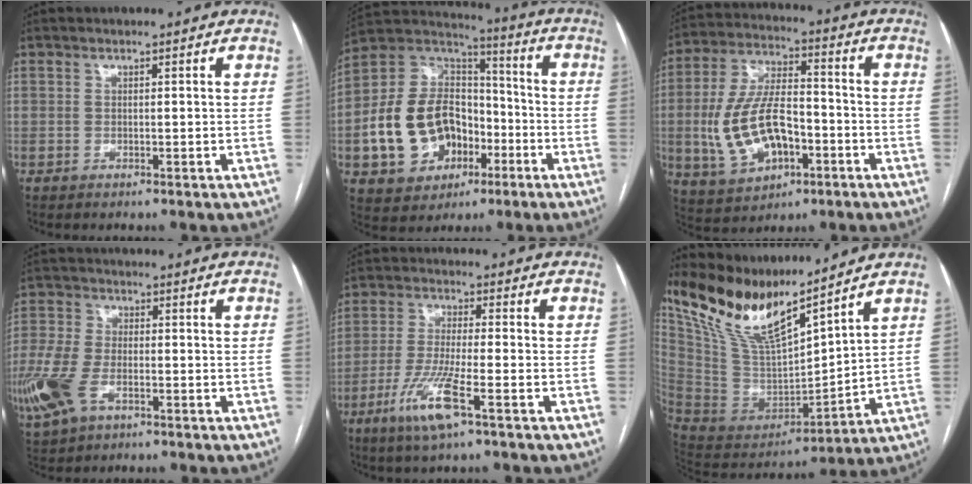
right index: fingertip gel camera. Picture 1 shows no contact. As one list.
[{"total": 17.4, "force": [-4.7, 12.8, 10.8], "torque": [-0.229, 0.037, -0.072]}, {"total": 14.4, "force": [-3.5, 7.4, 11.9], "torque": [-0.254, 0.012, -0.055]}, {"total": 11.1, "force": [-4.4, 5.9, 8.2], "torque": [-0.212, -0.011, -0.085]}, {"total": 8.9, "force": [-4.4, 0.4, 7.7], "torque": [-0.163, -0.018, -0.086]}, {"total": 16.8, "force": [14.0, 2.3, 9.1], "torque": [-0.180, -0.010, 0.282]}]